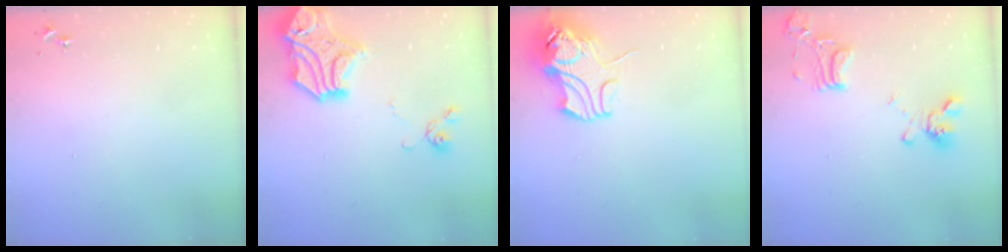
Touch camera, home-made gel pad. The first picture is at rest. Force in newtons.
{"total": 18.9, "press": 18.7, "slide": 2.7}
{"total": 11.2, "press": 11.0, "slide": 1.7}
{"total": 15.8, "press": 15.7, "slide": 1.4}